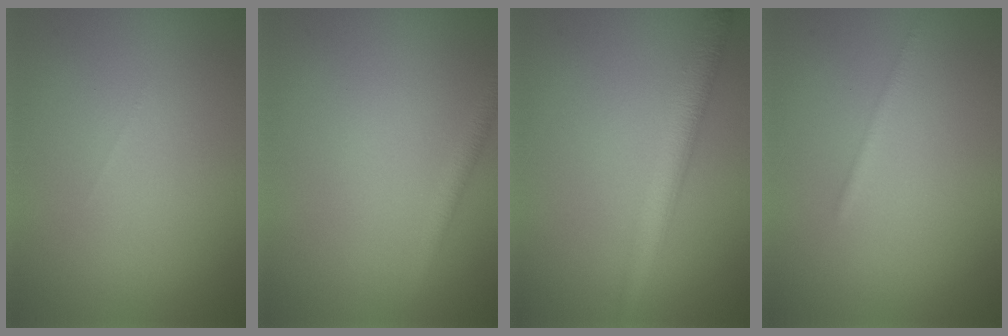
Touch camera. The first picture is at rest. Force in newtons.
{"total": 1.5, "press": 1.5, "slide": 0.0}
{"total": 3.9, "press": 3.9, "slide": 0.1}
{"total": 0.8, "press": 0.8, "slide": 0.1}